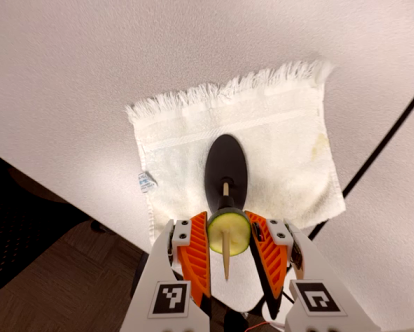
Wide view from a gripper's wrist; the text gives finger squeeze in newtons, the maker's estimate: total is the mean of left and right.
{"total": 9.9, "left": 9.8, "right": 10.0}